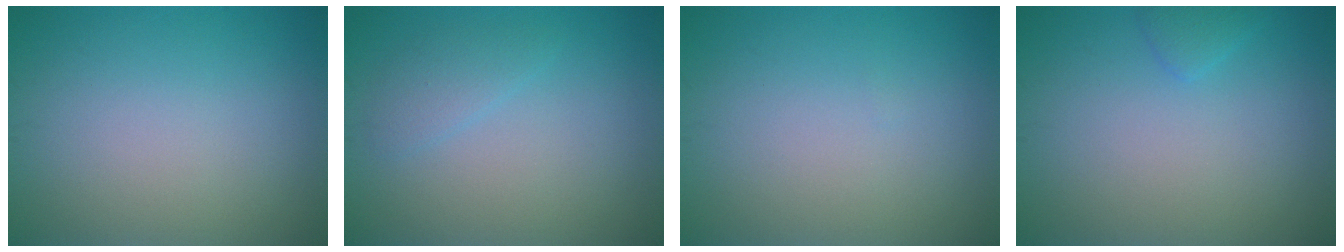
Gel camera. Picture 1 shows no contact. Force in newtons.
{"total": 1.5, "press": 1.5, "slide": 0.1}
{"total": 0.0}
{"total": 1.0, "press": 1.0, "slide": 0.1}